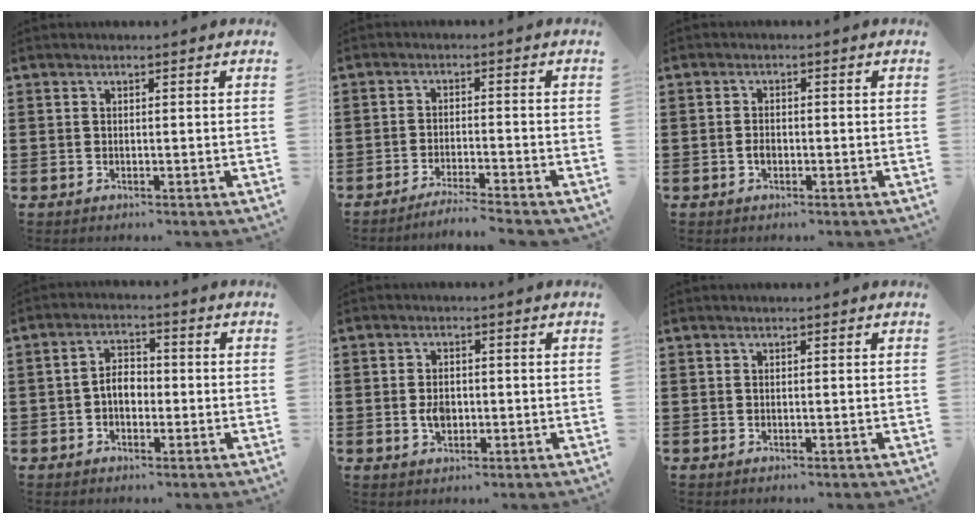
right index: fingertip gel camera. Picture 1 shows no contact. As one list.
[{"total": 3.2, "force": [-3.0, -0.6, 0.8], "torque": [-0.014, -0.002, -0.061]}, {"total": 1.6, "force": [-0.5, 0.8, 1.3], "torque": [-0.026, -0.003, -0.008]}, {"total": 3.9, "force": [-0.9, 2.6, 2.8], "torque": [-0.063, 0.005, -0.021]}, {"total": 3.0, "force": [-0.4, 1.9, 2.3], "torque": [-0.046, 0.002, -0.006]}, {"total": 0.0}]